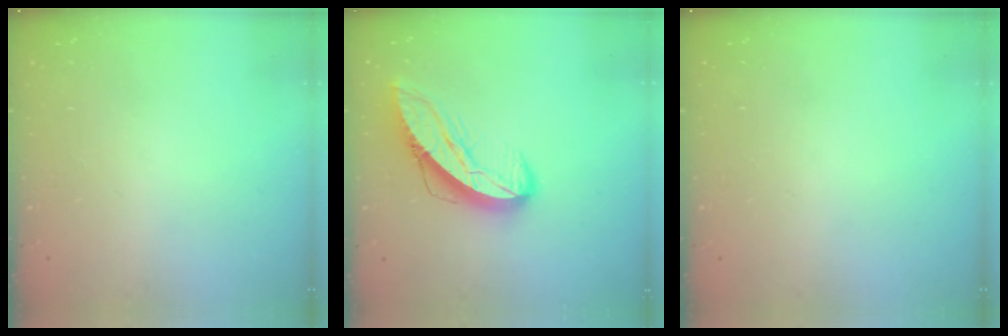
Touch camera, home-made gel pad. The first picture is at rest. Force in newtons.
{"total": 11.0, "press": 11.0, "slide": 1.0}
{"total": 0.0}